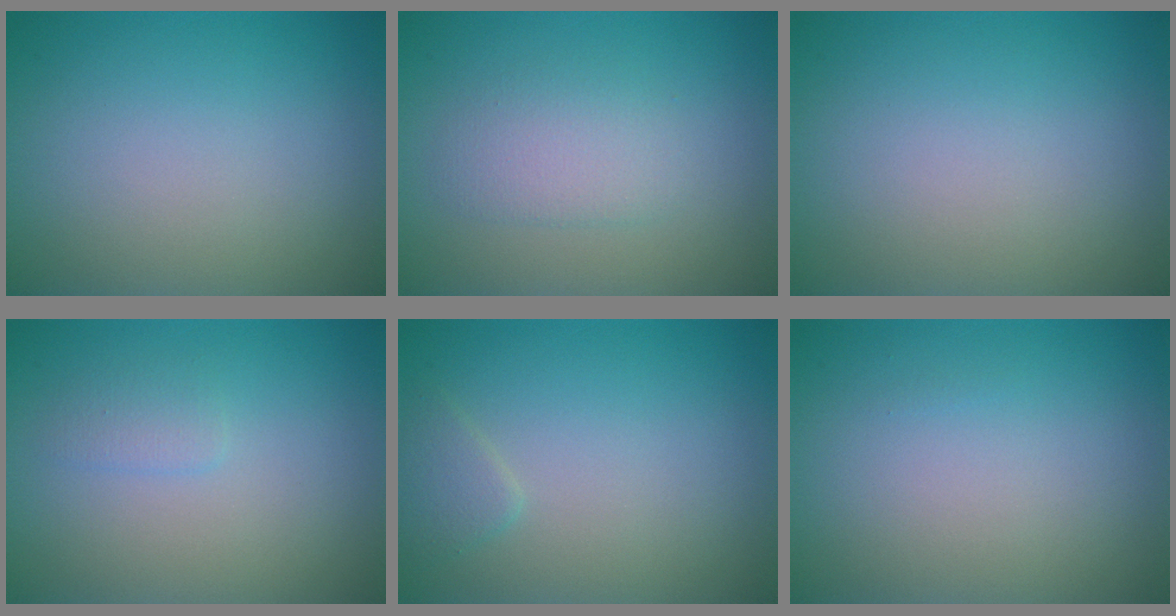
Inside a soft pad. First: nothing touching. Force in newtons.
{"total": 2.3, "press": 2.2, "slide": 0.1}
{"total": 0.0}
{"total": 1.1, "press": 1.1, "slide": 0.1}
{"total": 1.3, "press": 1.3, "slide": 0.1}
{"total": 0.0}